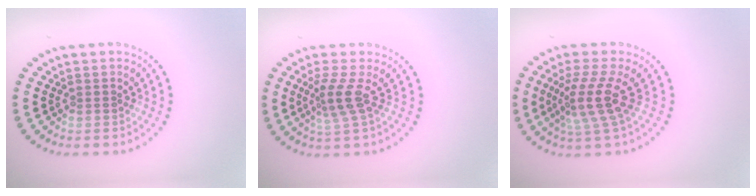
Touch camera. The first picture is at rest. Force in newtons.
{"total": 2.6, "press": 1.9, "slide": 1.8}
{"total": 4.1, "press": 3.2, "slide": 2.6}